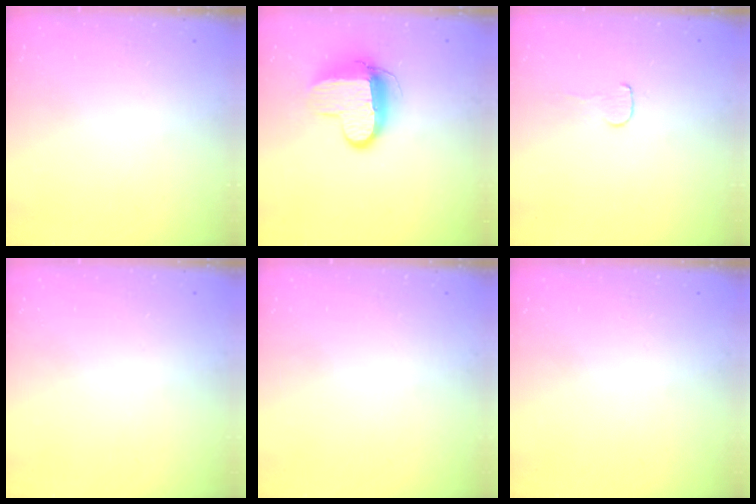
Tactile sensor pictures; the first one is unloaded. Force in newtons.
{"total": 11.1, "press": 11.0, "slide": 0.9}
{"total": 3.7, "press": 3.6, "slide": 0.3}
{"total": 0.0}
{"total": 0.0}
{"total": 0.0}